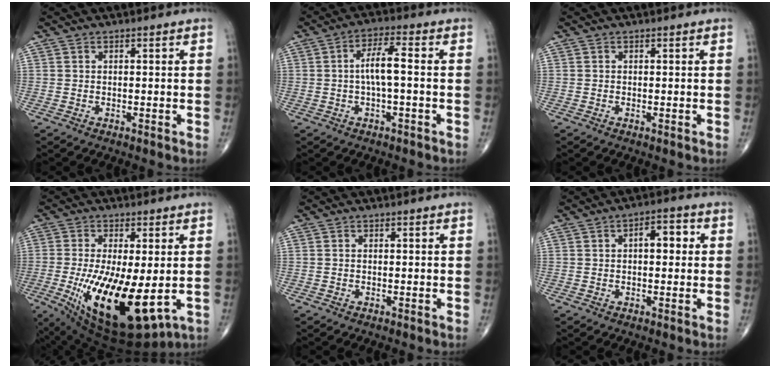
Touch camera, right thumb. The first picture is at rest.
{"total": 5.8, "force": [-0.2, 1.1, 5.7], "torque": [-0.117, 0.018, -0.008]}
{"total": 0.0}
{"total": 18.7, "force": [-3.8, 7.1, 16.9], "torque": [-0.307, -0.032, -0.037]}
{"total": 0.0}
{"total": 5.2, "force": [0.9, 2.7, 4.4], "torque": [-0.045, 0.014, 0.006]}